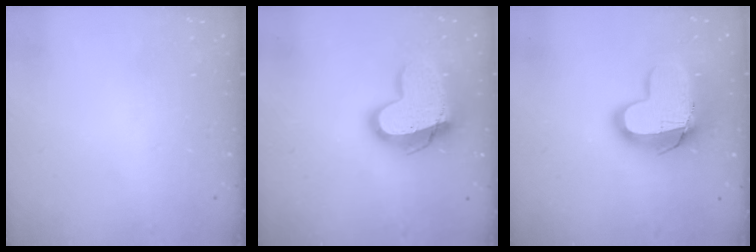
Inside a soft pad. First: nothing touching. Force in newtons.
{"total": 16.7, "press": 16.7, "slide": 1.1}
{"total": 15.0, "press": 14.9, "slide": 1.3}